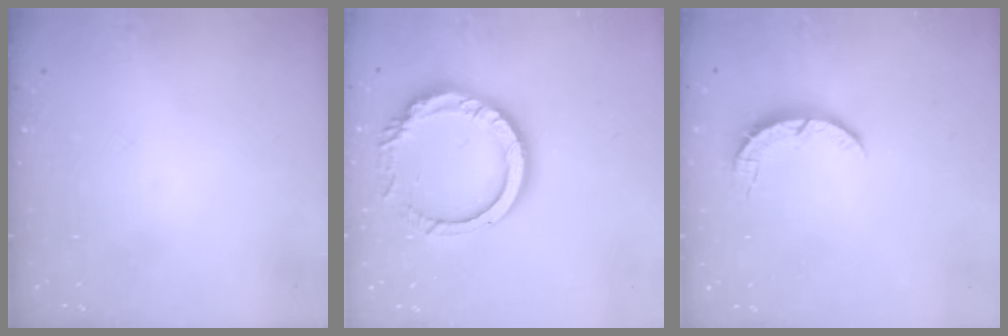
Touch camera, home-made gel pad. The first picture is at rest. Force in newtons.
{"total": 14.2, "press": 14.1, "slide": 1.3}
{"total": 3.6, "press": 3.5, "slide": 0.5}